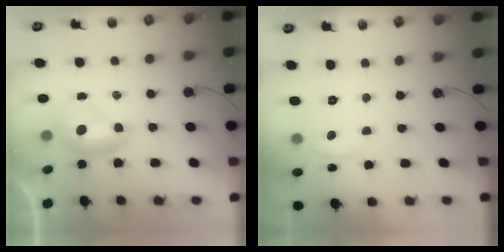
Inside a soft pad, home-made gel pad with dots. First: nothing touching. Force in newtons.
{"total": 1.1, "press": 0.8, "slide": 0.7}